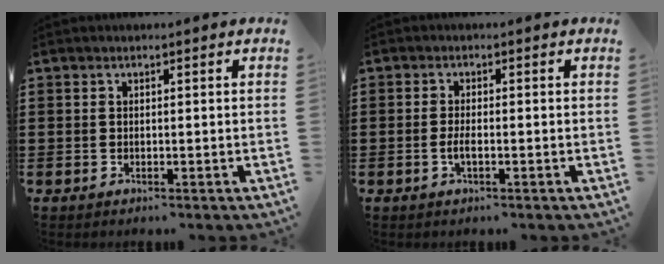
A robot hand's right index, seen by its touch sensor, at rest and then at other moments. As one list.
[{"total": 2.0, "force": [-0.6, 0.4, 1.8], "torque": [-0.041, -0.002, -0.014]}]